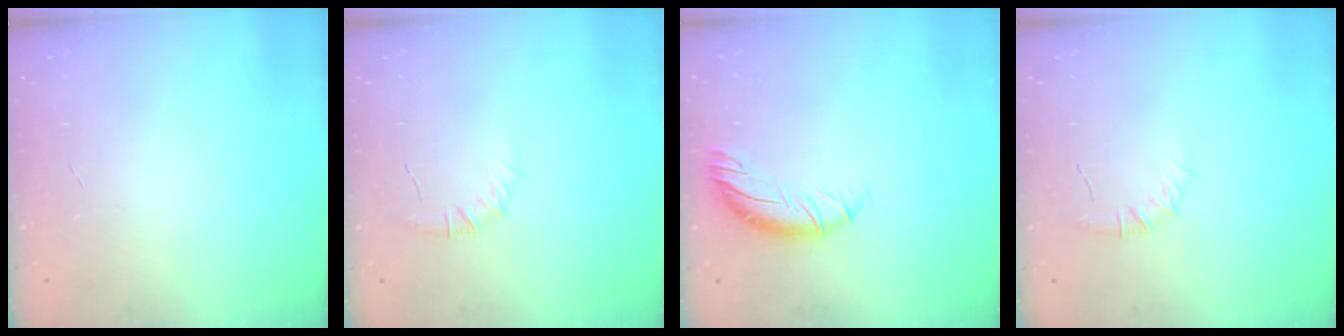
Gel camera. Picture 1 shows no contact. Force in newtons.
{"total": 5.8, "press": 5.5, "slide": 1.8}
{"total": 8.5, "press": 8.5, "slide": 0.6}
{"total": 5.8, "press": 5.5, "slide": 1.8}